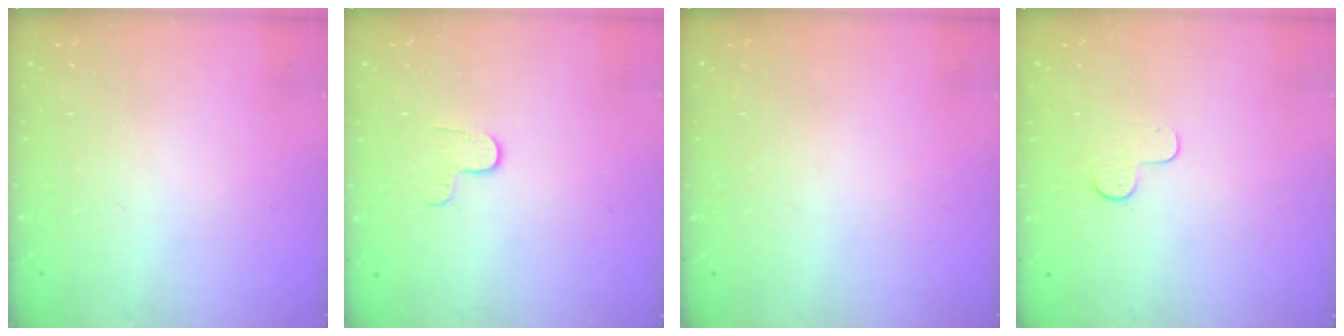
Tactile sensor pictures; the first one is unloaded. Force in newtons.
{"total": 3.3, "press": 3.3, "slide": 0.4}
{"total": 0.0}
{"total": 4.8, "press": 4.8, "slide": 0.5}